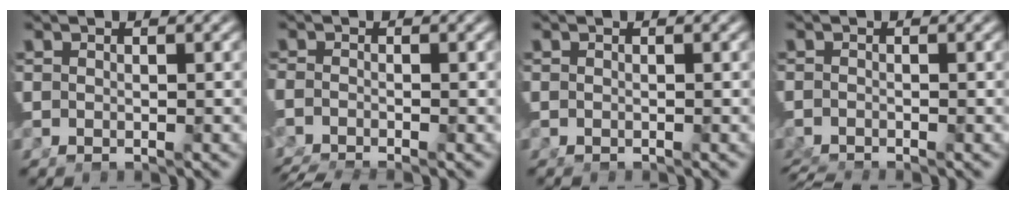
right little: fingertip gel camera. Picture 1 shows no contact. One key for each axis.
{"total": 4.0, "fx": -3.6, "fy": 0.8, "fz": 1.4, "tx": -0.021, "ty": -0.016, "tz": -0.052}
{"total": 0.5, "fx": -0.4, "fy": 0.4, "fz": 0.1, "tx": -0.007, "ty": -0.002, "tz": -0.007}
{"total": 2.0, "fx": -1.9, "fy": 0.5, "fz": 0.6, "tx": -0.017, "ty": -0.012, "tz": -0.026}